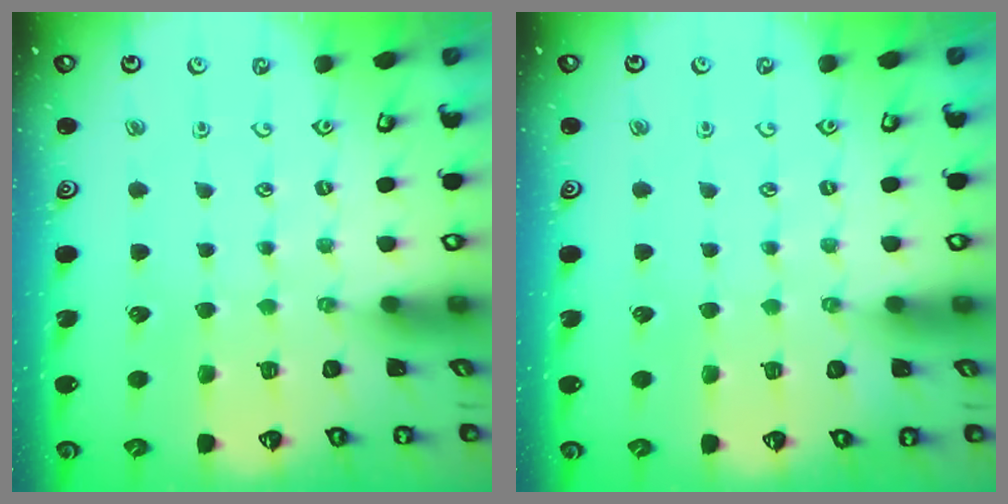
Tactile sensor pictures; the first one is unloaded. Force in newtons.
{"total": 0.0}